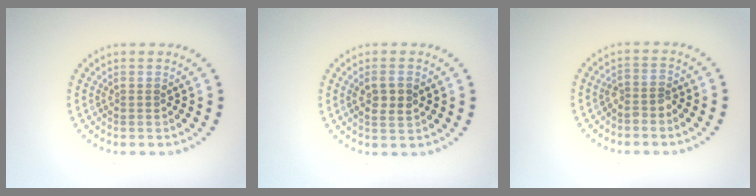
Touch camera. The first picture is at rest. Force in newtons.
{"total": 2.4, "press": 2.4, "slide": 0.3}
{"total": 1.7, "press": 1.4, "slide": 1.0}